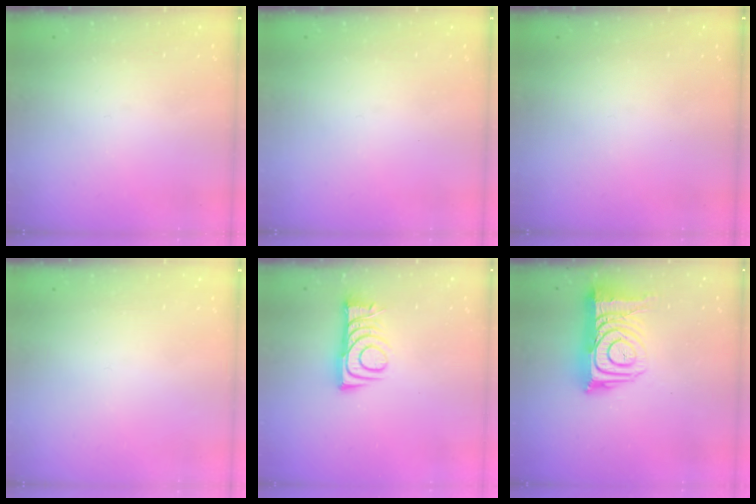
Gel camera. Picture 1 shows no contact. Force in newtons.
{"total": 0.0}
{"total": 0.0}
{"total": 1.7, "press": 1.7, "slide": 0.1}
{"total": 8.8, "press": 8.8, "slide": 0.6}
{"total": 15.7, "press": 15.6, "slide": 1.2}